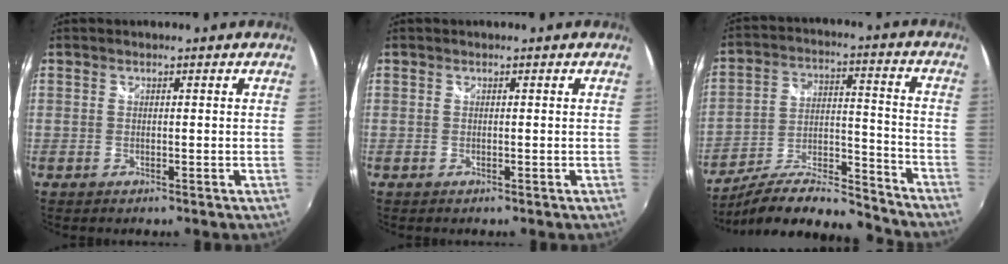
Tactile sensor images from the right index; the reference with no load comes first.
{"total": 0.0}
{"total": 17.2, "force": [-15.6, 2.9, 6.8], "torque": [-0.121, 0.003, -0.250]}